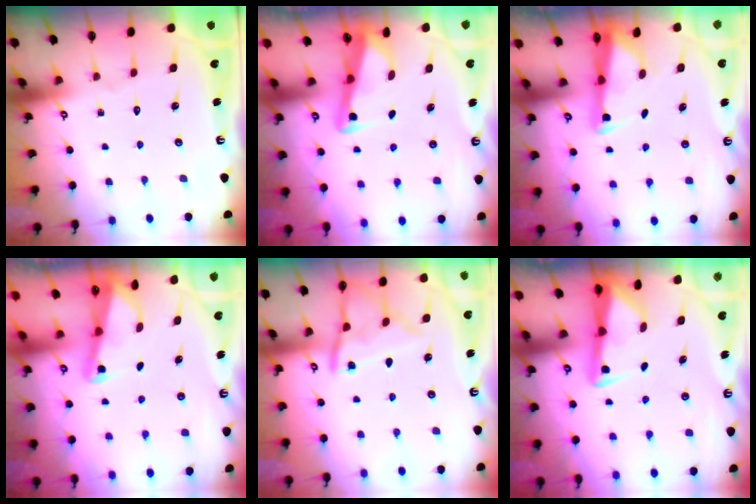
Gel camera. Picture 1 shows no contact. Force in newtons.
{"total": 3.3, "press": 3.3, "slide": 0.4}
{"total": 2.9, "press": 2.8, "slide": 0.7}
{"total": 1.9, "press": 1.9, "slide": 0.4}
{"total": 11.2, "press": 11.2, "slide": 1.1}
{"total": 2.9, "press": 2.9, "slide": 0.4}